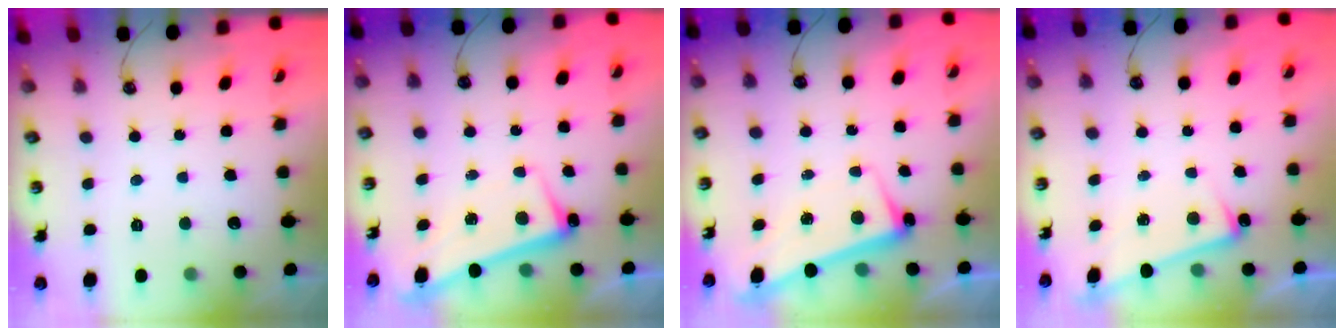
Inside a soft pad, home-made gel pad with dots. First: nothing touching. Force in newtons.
{"total": 2.6, "press": 2.4, "slide": 1.0}
{"total": 2.8, "press": 2.6, "slide": 0.9}
{"total": 6.2, "press": 6.1, "slide": 0.6}